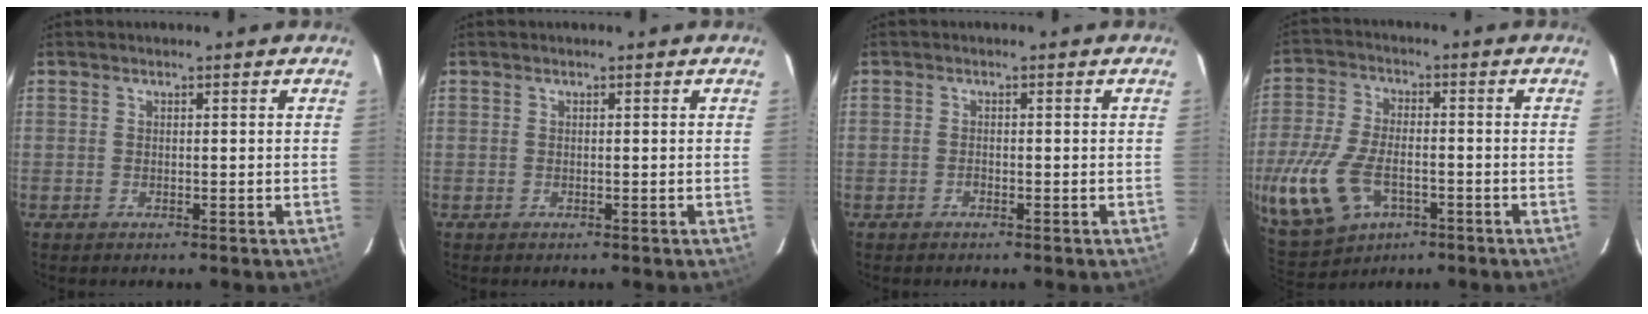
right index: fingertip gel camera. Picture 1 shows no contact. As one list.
[{"total": 0.0}, {"total": 0.6, "force": [-0.5, 0.3, 0.2], "torque": [-0.003, 0.003, -0.010]}, {"total": 22.2, "force": [-8.2, 14.0, 15.2], "torque": [-0.392, -0.028, -0.133]}]